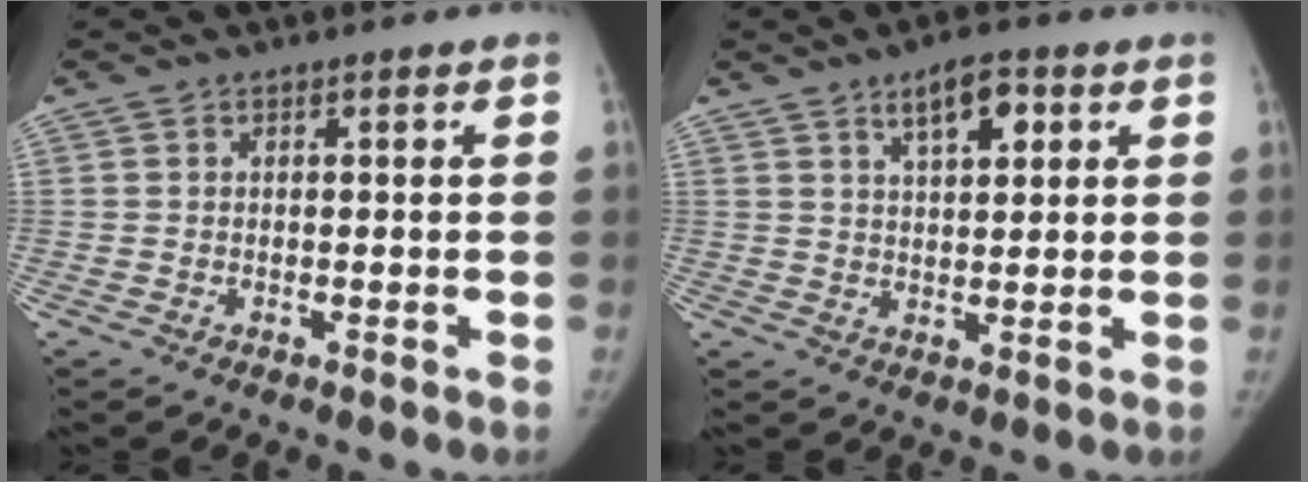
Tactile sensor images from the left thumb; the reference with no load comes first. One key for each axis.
{"total": 6.6, "fx": 3.3, "fy": 2.9, "fz": 5.0, "tx": -0.064, "ty": -0.012, "tz": 0.052}